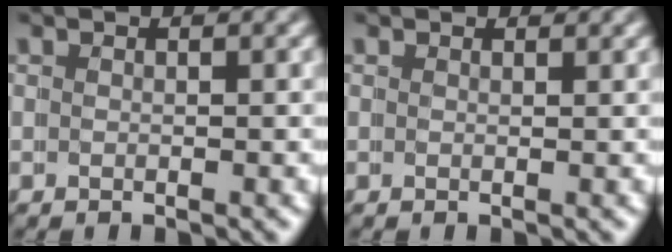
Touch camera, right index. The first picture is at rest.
{"total": 0.5, "force": [0.5, 0.0, 0.2], "torque": [-0.005, -0.005, 0.008]}